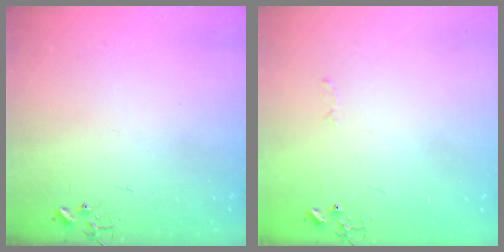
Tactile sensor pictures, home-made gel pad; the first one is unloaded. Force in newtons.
{"total": 2.8, "press": 2.8, "slide": 0.4}